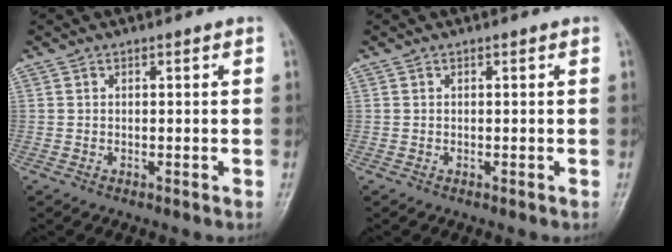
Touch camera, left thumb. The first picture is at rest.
{"total": 0.0}